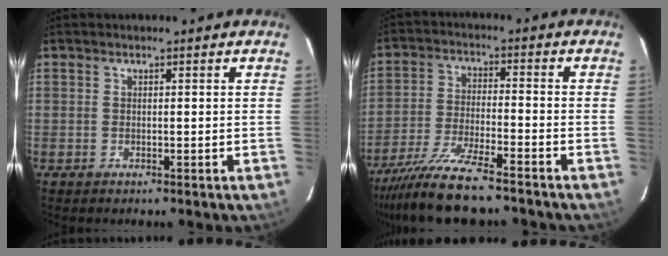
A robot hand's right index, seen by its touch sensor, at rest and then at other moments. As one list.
[{"total": 10.9, "force": [-9.1, 0.4, 5.9], "torque": [-0.106, -0.026, -0.158]}]